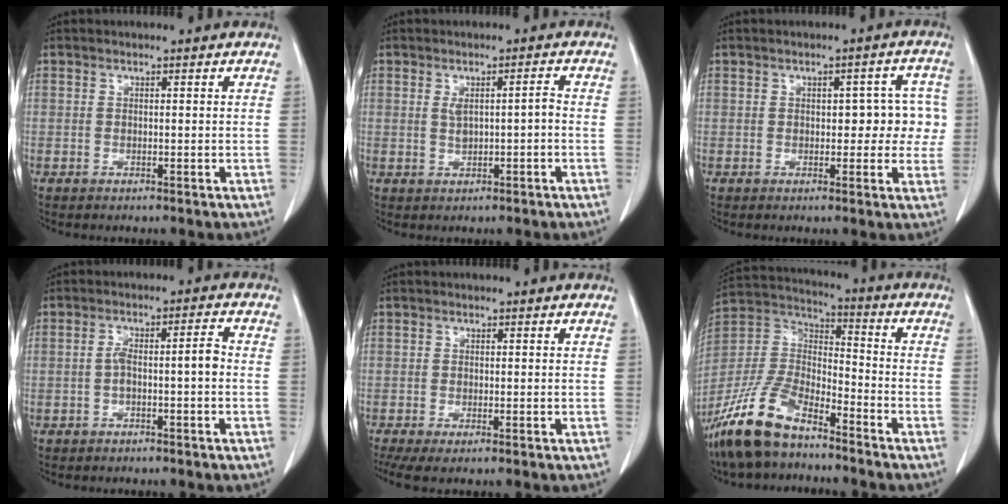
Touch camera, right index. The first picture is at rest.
{"total": 2.8, "force": [0.1, 0.6, 2.7], "torque": [-0.048, 0.009, 0.009]}
{"total": 5.8, "force": [0.4, 3.1, 4.9], "torque": [-0.042, 0.028, 0.005]}
{"total": 4.1, "force": [-0.8, 0.7, 3.9], "torque": [-0.066, 0.020, -0.008]}
{"total": 4.4, "force": [-3.0, 0.9, 3.0], "torque": [-0.059, -0.012, -0.053]}
{"total": 14.6, "force": [-11.1, 4.6, 8.3], "torque": [-0.180, 0.004, -0.214]}